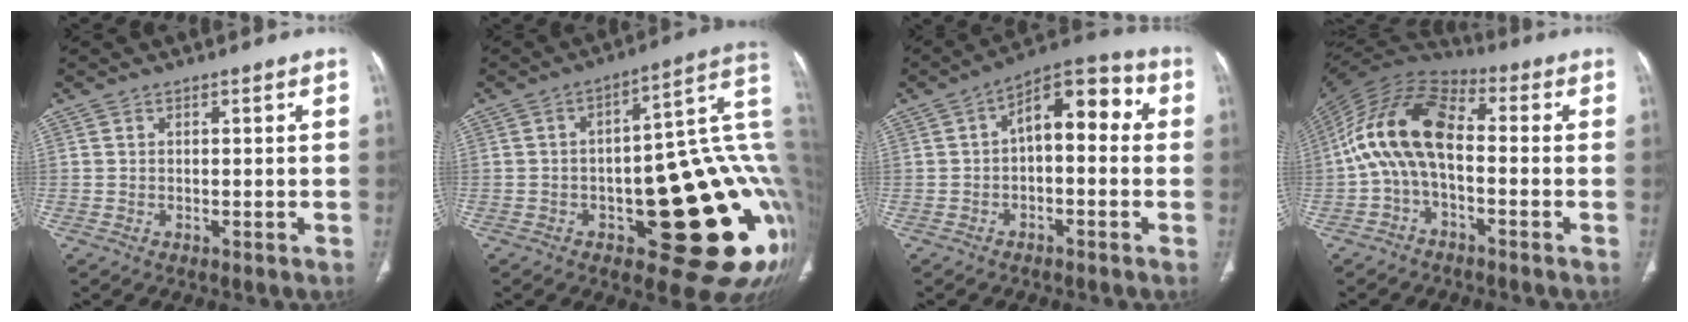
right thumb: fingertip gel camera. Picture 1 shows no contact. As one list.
[{"total": 26.4, "force": [-3.9, 9.4, 24.4], "torque": [-0.243, 0.016, -0.038]}, {"total": 10.8, "force": [0.9, 5.6, 9.2], "torque": [-0.102, 0.042, 0.000]}, {"total": 14.0, "force": [-1.3, 7.5, 11.7], "torque": [-0.216, 0.045, -0.038]}]